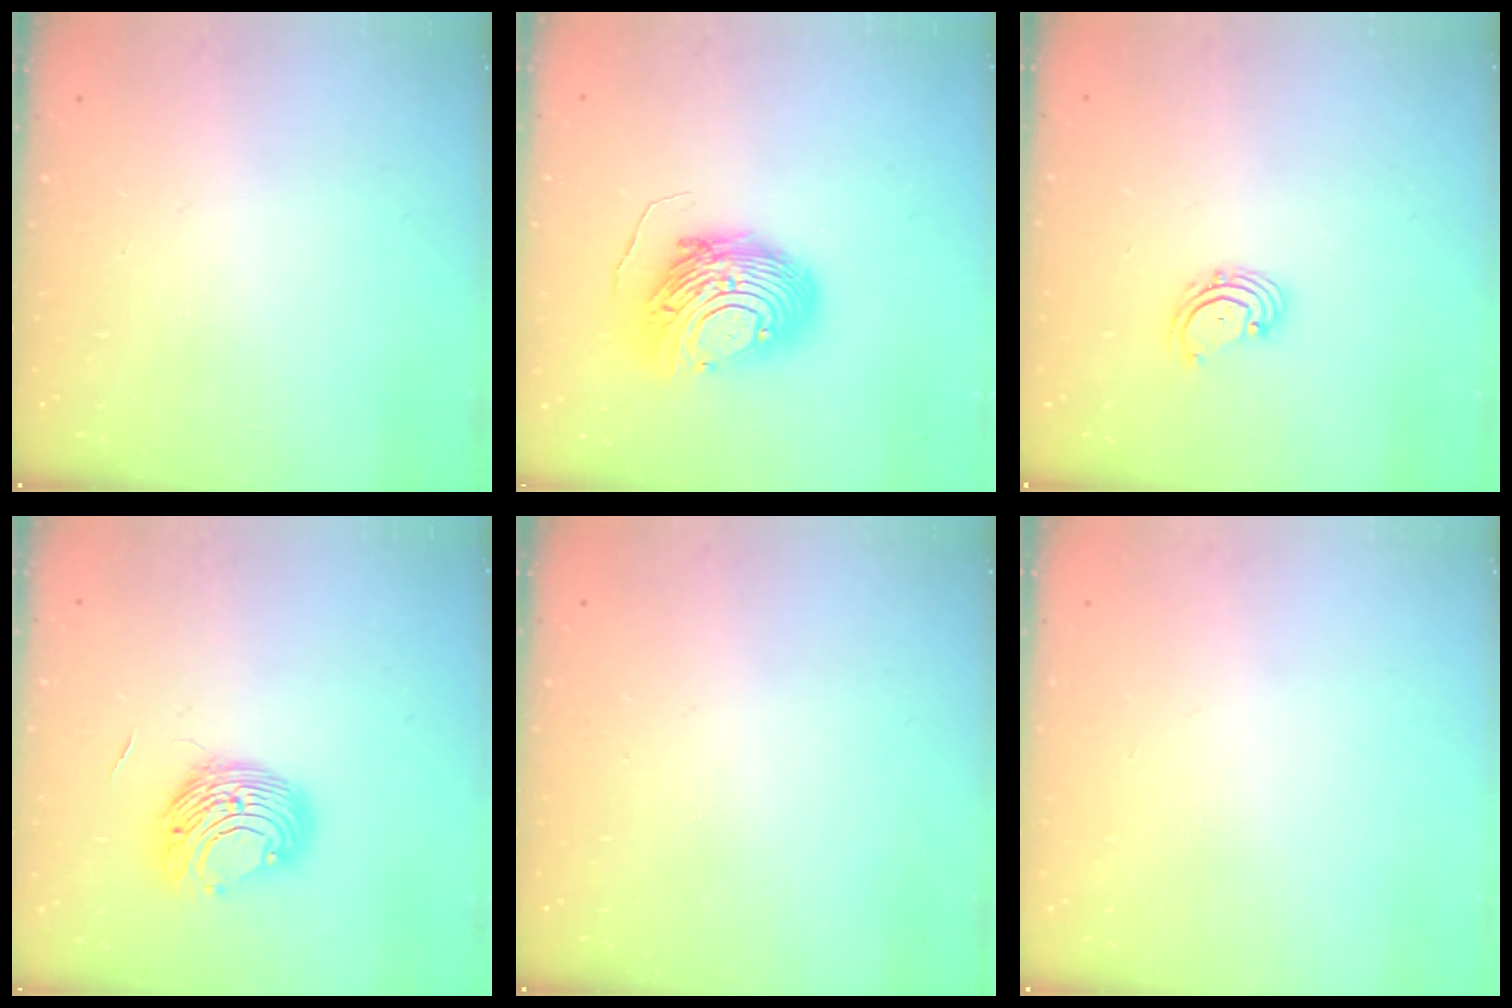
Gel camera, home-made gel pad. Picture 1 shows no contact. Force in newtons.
{"total": 15.1, "press": 15.1, "slide": 1.6}
{"total": 2.6, "press": 2.5, "slide": 0.6}
{"total": 9.4, "press": 9.3, "slide": 1.0}
{"total": 0.0}
{"total": 0.0}